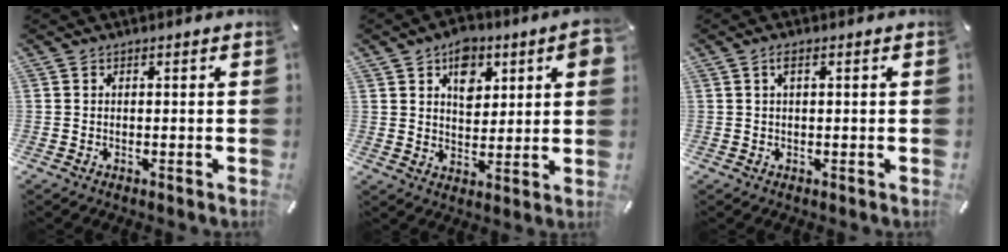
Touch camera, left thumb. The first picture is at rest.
{"total": 8.5, "force": [4.2, 5.4, 5.0], "torque": [-0.055, -0.016, 0.069]}
{"total": 1.8, "force": [0.5, 0.5, 1.7], "torque": [-0.034, 0.003, 0.008]}